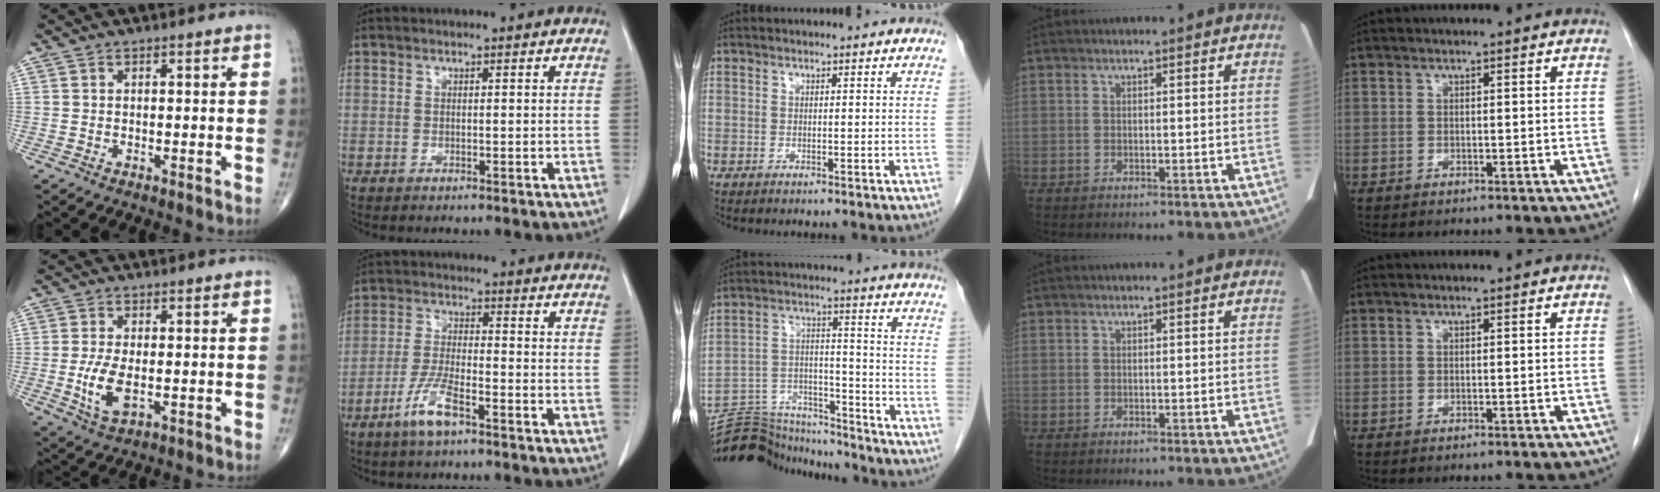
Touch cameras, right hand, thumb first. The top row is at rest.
{"thumb": {"total": 6.5, "force": [-1.1, 3.1, 5.6], "torque": [-0.115, -0.006, -0.015]}, "index": {"total": 6.4, "force": [-4.0, 1.1, 4.8], "torque": [-0.103, -0.006, -0.078]}, "middle": {"total": 14.5, "force": [-14.2, 2.4, 1.2], "torque": [-0.024, 0.037, -0.228]}}